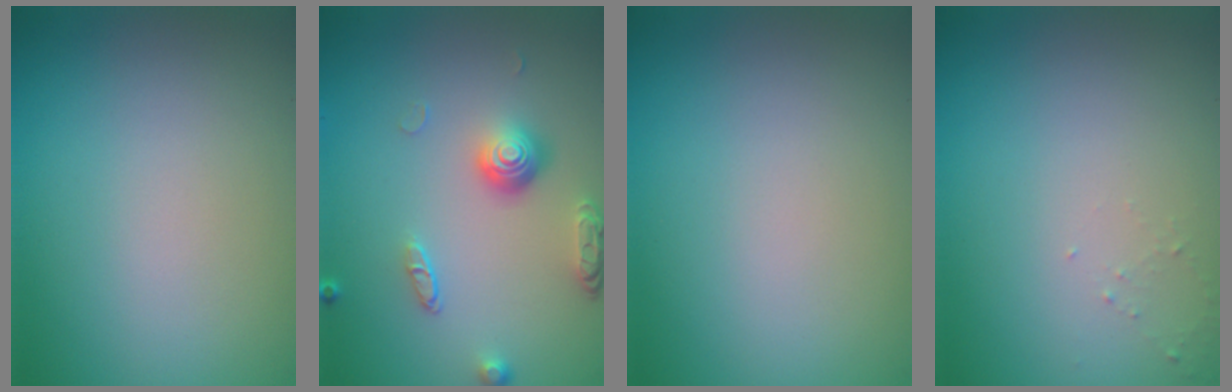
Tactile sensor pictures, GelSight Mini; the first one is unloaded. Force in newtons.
{"total": 3.8, "press": 2.9, "slide": 2.6}
{"total": 0.0}
{"total": 0.7, "press": 0.6, "slide": 0.2}